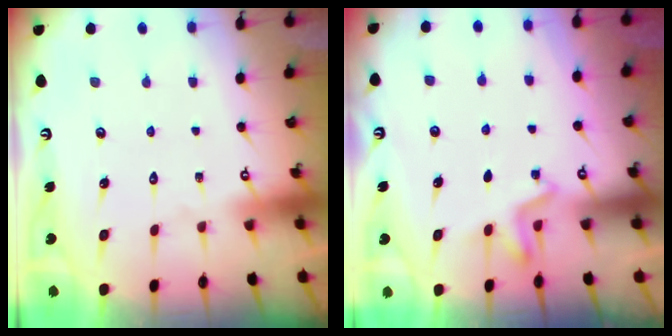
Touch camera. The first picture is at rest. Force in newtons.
{"total": 2.8, "press": 2.4, "slide": 1.4}